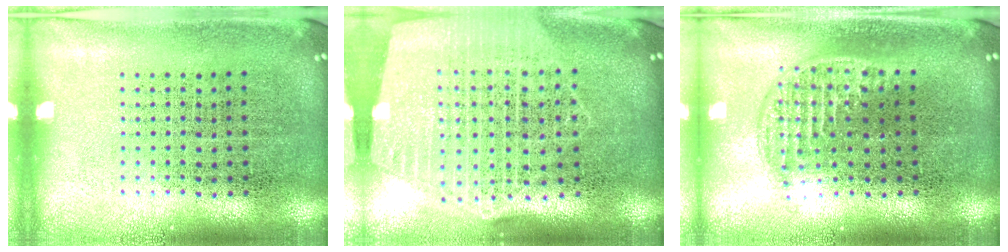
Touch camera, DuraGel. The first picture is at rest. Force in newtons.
{"total": 2.6, "press": 2.2, "slide": 1.4}
{"total": 1.2, "press": 1.0, "slide": 0.7}